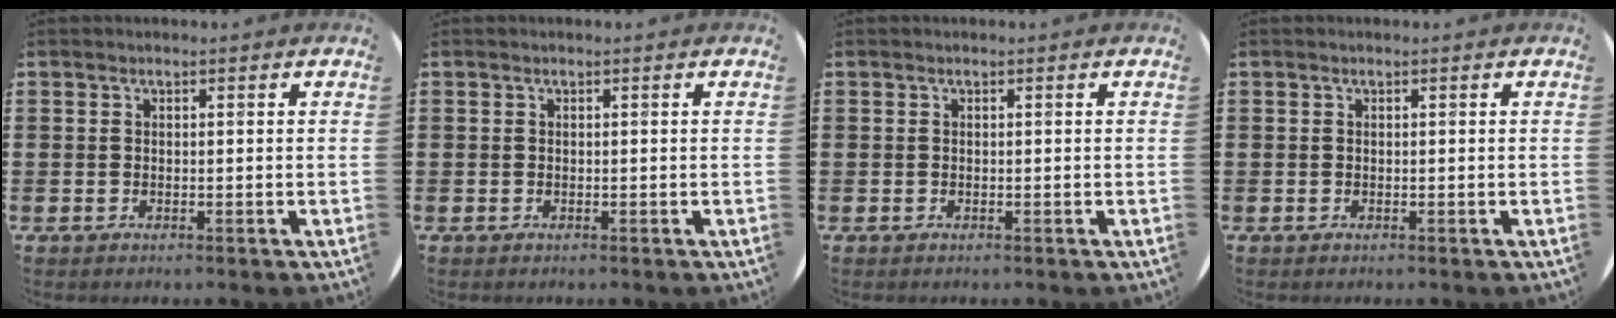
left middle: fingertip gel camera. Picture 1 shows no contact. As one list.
[{"total": 0.0}, {"total": 0.0}, {"total": 0.0}]